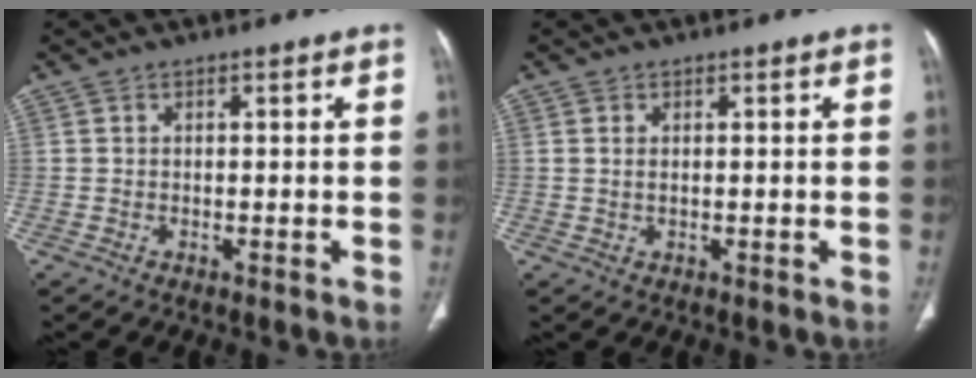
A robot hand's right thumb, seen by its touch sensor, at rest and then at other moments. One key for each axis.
{"total": 0.7, "fx": 0.1, "fy": 0.4, "fz": 0.6, "tx": -0.016, "ty": 0.004, "tz": 0.004}